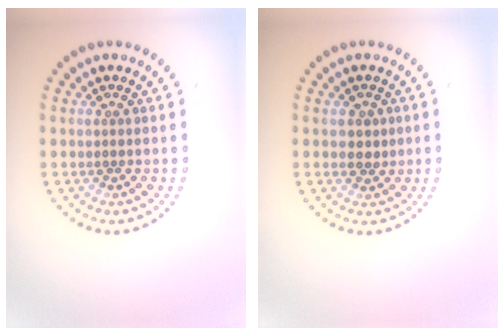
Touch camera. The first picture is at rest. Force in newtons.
{"total": 1.3, "press": 1.1, "slide": 0.6}